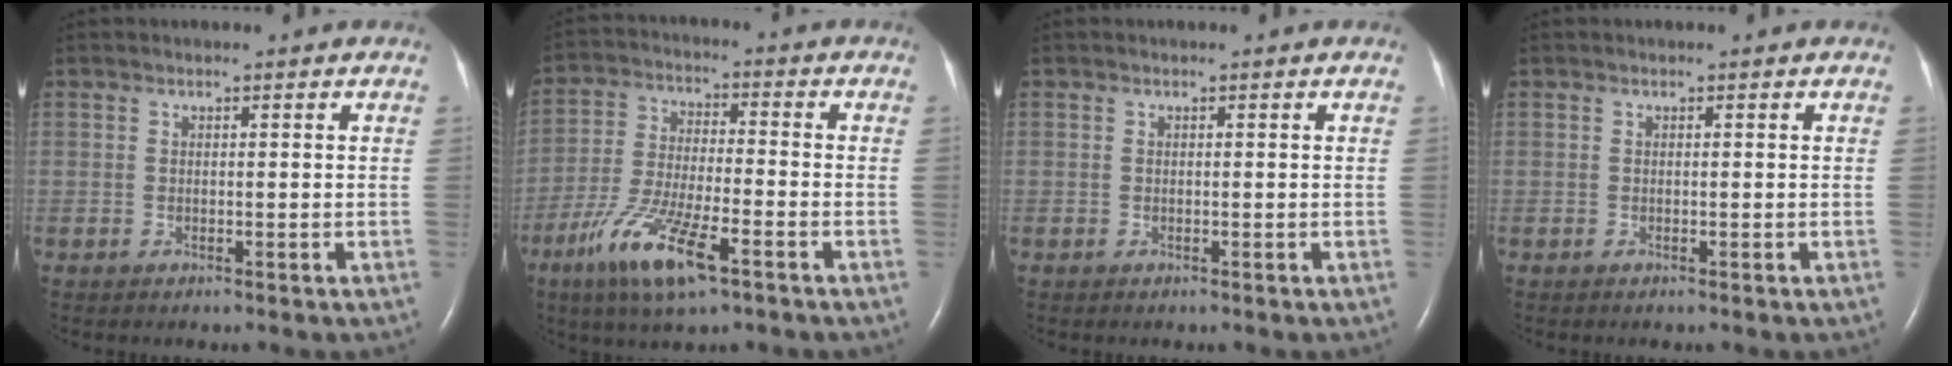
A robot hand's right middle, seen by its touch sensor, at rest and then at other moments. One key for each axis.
{"total": 12.0, "fx": -6.7, "fy": 2.3, "fz": 9.8, "tx": -0.202, "ty": -0.018, "tz": -0.120}
{"total": 0.0}
{"total": 0.0}